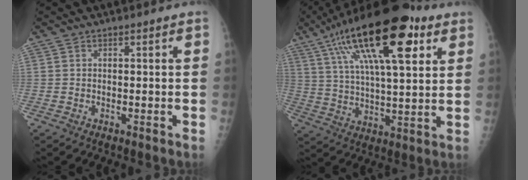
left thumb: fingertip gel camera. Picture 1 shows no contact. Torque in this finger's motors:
{"motor_torque": [0.88, 0.91, 2.09, -0.68, 0.32]}